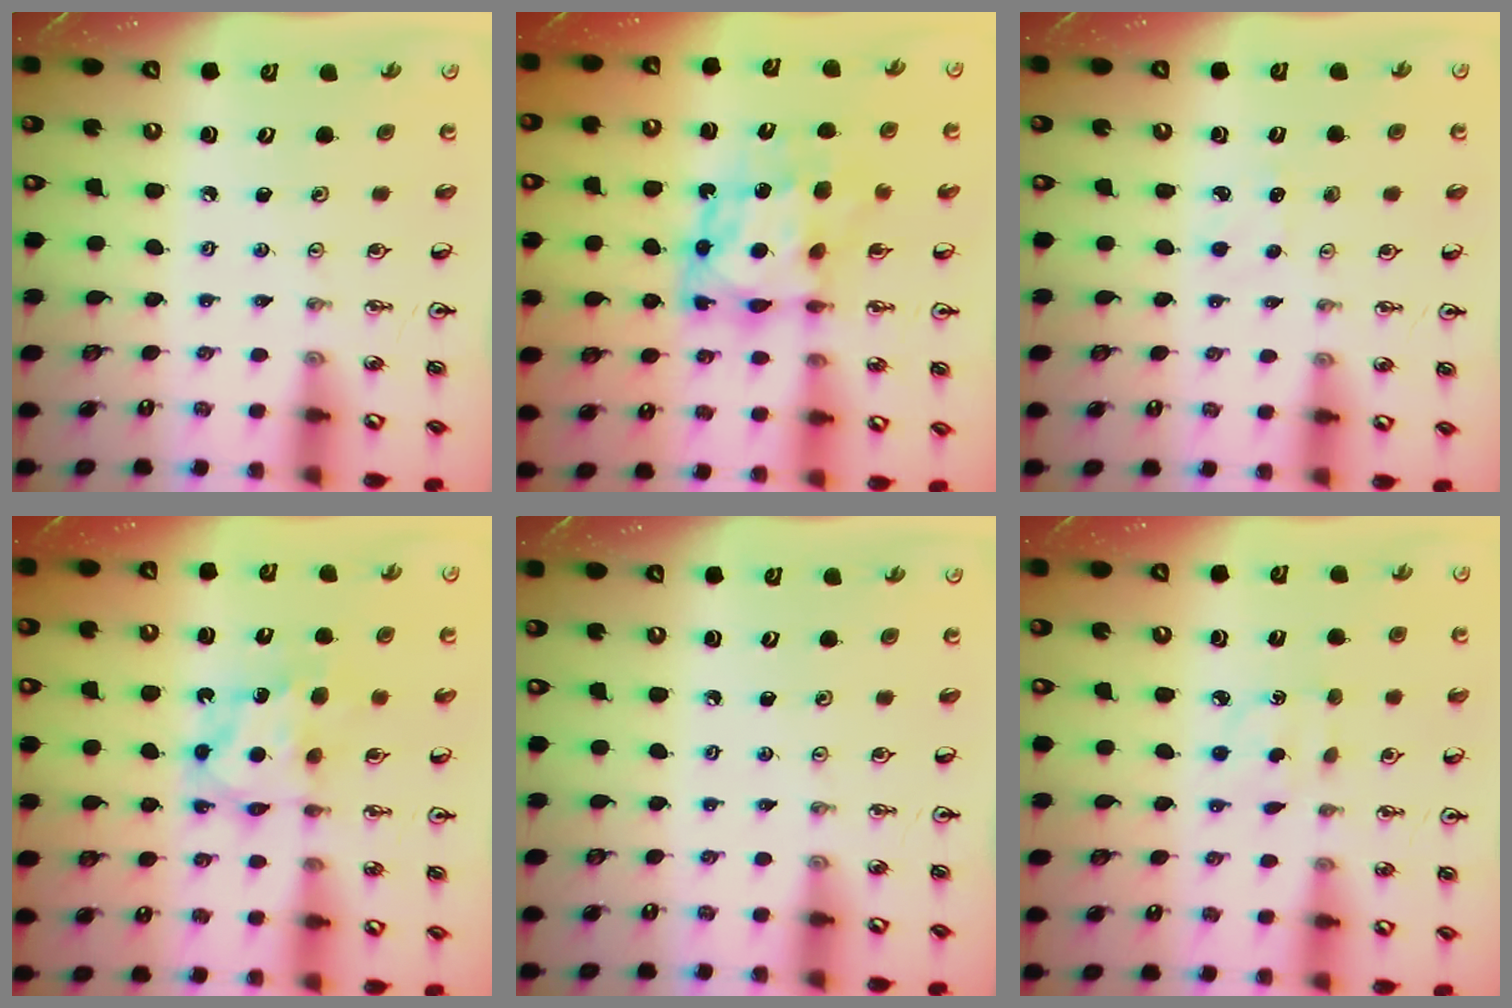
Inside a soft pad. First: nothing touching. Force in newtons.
{"total": 8.7, "press": 8.6, "slide": 1.3}
{"total": 2.9, "press": 2.9, "slide": 0.4}
{"total": 7.4, "press": 7.3, "slide": 0.7}
{"total": 0.0}
{"total": 2.8, "press": 2.7, "slide": 0.7}